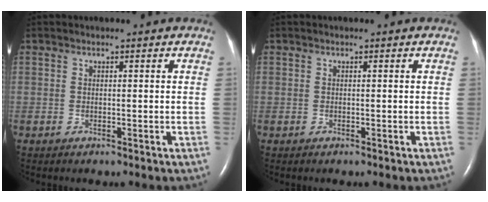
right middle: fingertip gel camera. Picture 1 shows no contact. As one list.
[{"total": 0.0}]